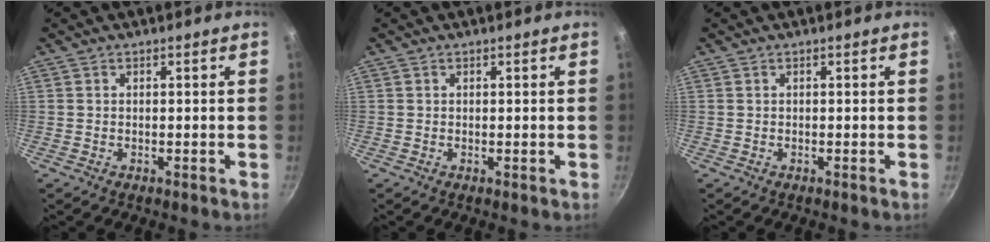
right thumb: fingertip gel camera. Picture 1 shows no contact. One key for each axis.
{"total": 0.0}
{"total": 0.0}